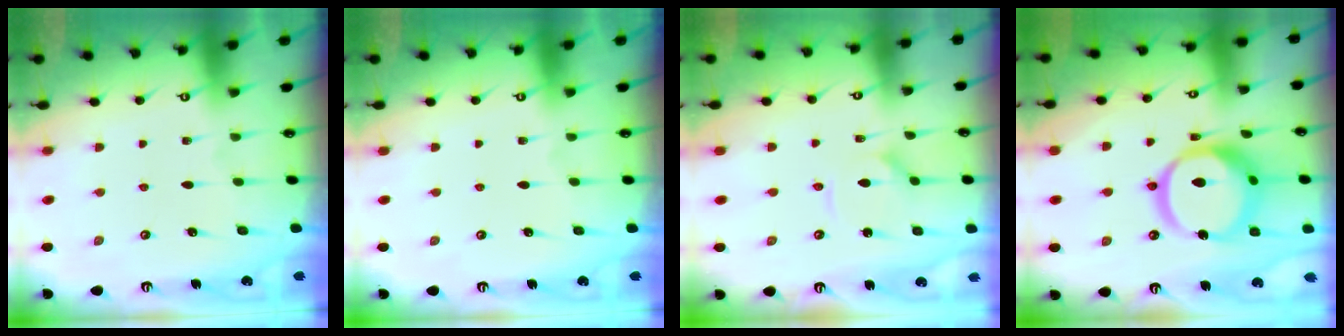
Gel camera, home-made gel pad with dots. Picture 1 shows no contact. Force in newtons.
{"total": 0.0}
{"total": 3.0, "press": 2.9, "slide": 0.4}
{"total": 18.5, "press": 18.4, "slide": 2.1}